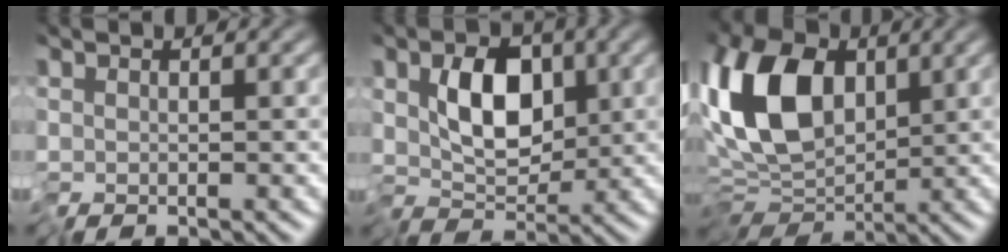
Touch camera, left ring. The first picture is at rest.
{"total": 5.5, "force": [0.0, 3.1, 4.5], "torque": [-0.067, -0.005, -0.004]}
{"total": 11.3, "force": [1.3, 7.0, 8.8], "torque": [-0.191, 0.004, 0.005]}